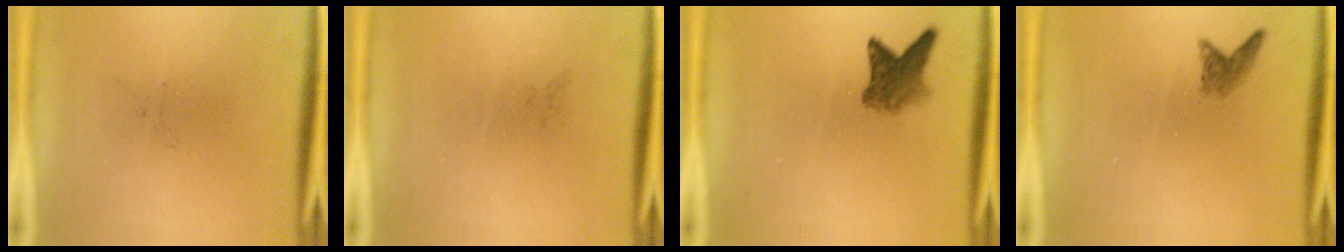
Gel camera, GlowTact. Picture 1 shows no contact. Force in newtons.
{"total": 0.0}
{"total": 3.8}
{"total": 1.5}